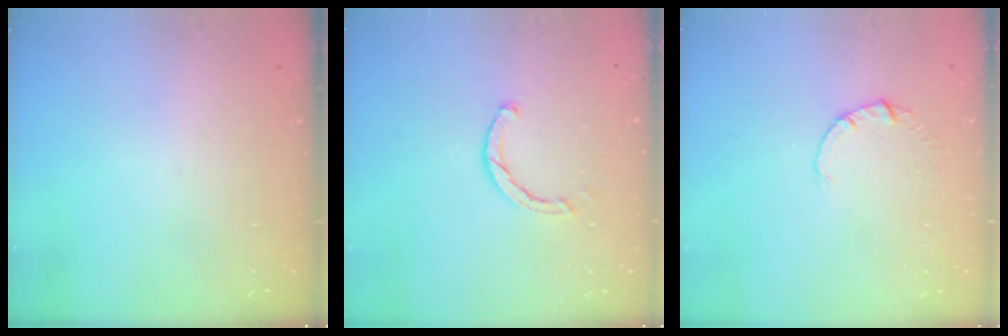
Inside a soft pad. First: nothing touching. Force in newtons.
{"total": 2.4, "press": 2.4, "slide": 0.1}
{"total": 0.5, "press": 0.5, "slide": 0.1}